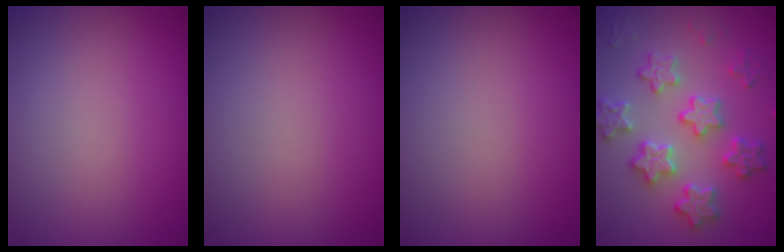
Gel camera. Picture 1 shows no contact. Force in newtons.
{"total": 0.0}
{"total": 0.0}
{"total": 4.6, "press": 4.5, "slide": 1.0}